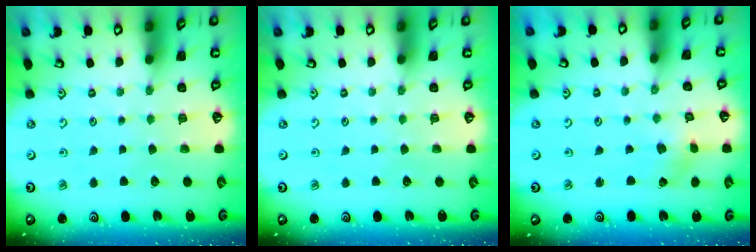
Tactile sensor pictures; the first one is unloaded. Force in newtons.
{"total": 0.0}
{"total": 1.2, "press": 1.2, "slide": 0.2}